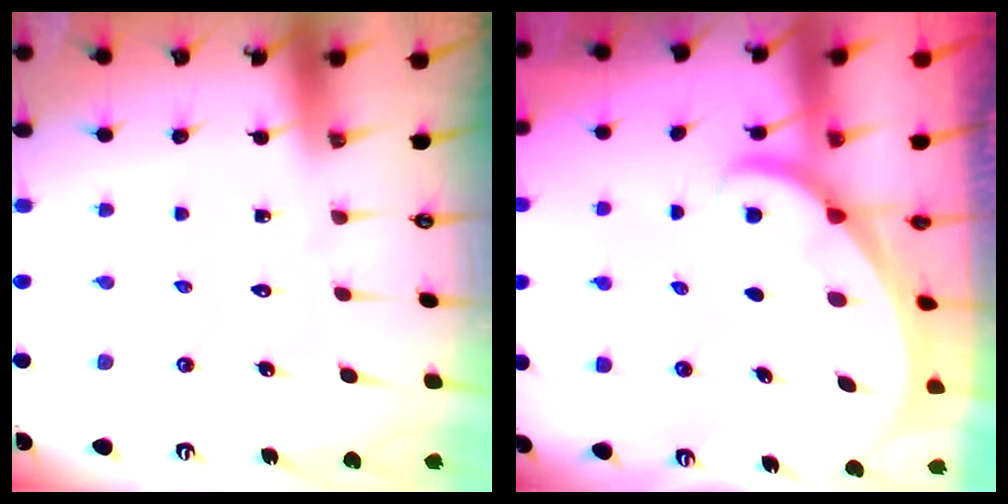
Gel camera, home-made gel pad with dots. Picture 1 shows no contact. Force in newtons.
{"total": 1.8, "press": 1.8, "slide": 0.1}